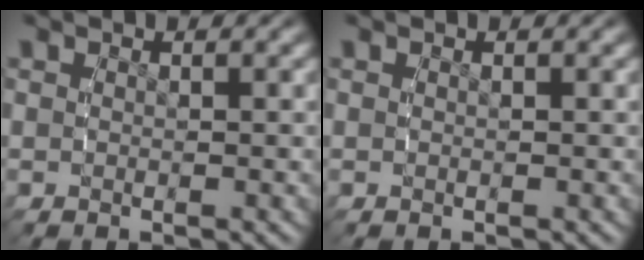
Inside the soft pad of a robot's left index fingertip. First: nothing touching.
{"total": 0.0}